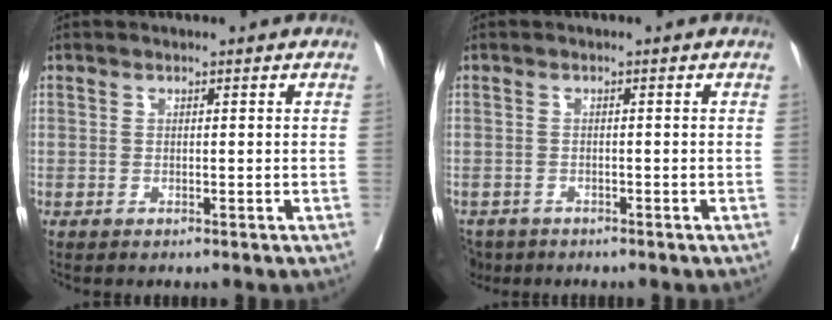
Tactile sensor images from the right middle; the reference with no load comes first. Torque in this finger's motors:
{"motor_torque": [0.00, 0.00, -0.01, 0.02]}